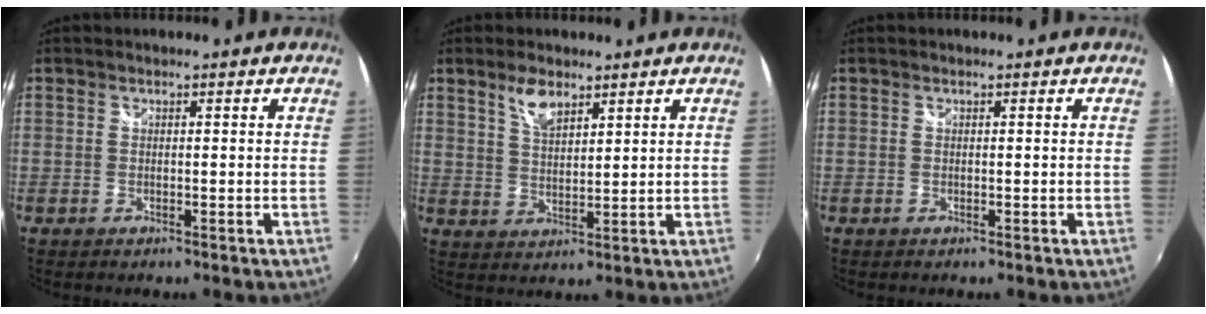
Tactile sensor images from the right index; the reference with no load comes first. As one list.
[{"total": 5.1, "force": [3.5, 2.0, 3.1], "torque": [-0.056, 0.003, 0.066]}, {"total": 0.0}]